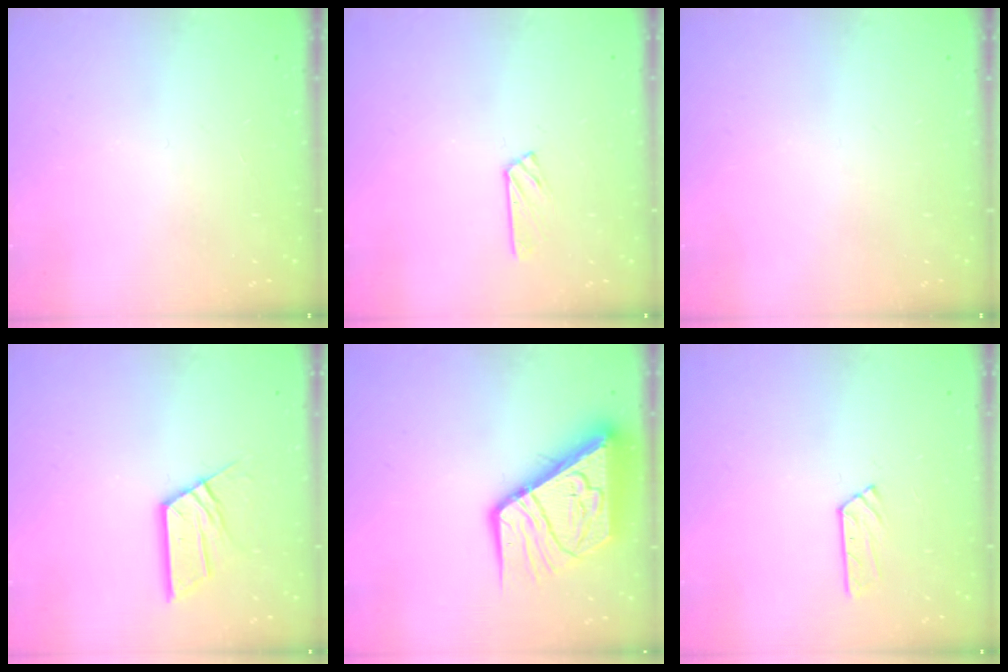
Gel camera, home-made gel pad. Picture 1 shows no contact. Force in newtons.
{"total": 2.9, "press": 2.9, "slide": 0.3}
{"total": 0.0}
{"total": 10.8, "press": 10.7, "slide": 0.5}
{"total": 15.1, "press": 15.0, "slide": 1.7}
{"total": 3.0, "press": 3.0, "slide": 0.4}